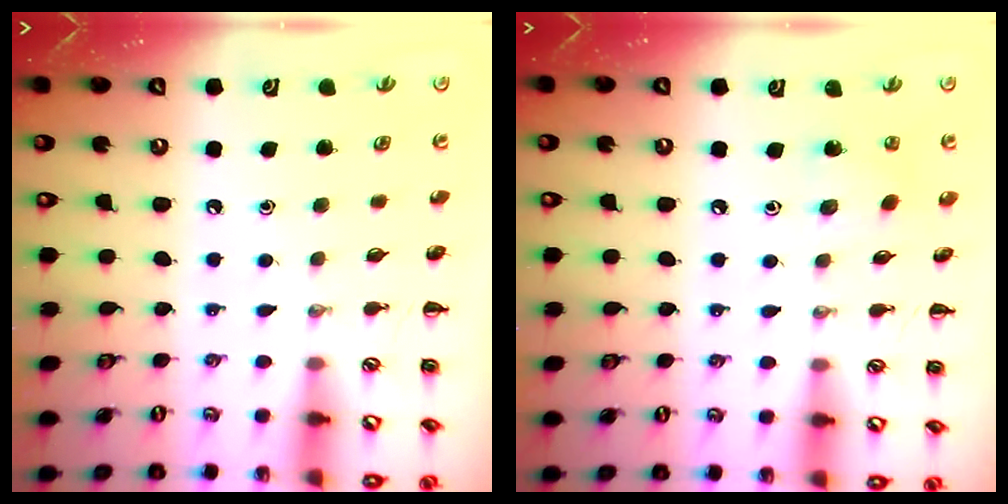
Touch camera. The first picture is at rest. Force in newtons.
{"total": 3.4, "press": 3.3, "slide": 1.0}